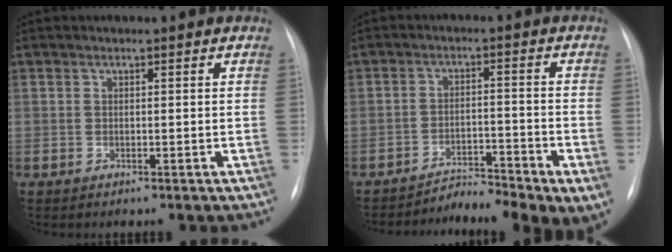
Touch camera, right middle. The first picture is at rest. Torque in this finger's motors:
{"motor_torque": [1.09, -1.05, 0.46, 0.04]}